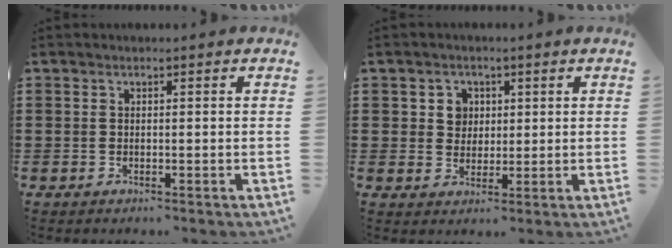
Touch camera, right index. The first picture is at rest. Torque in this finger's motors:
{"motor_torque": [0.02, 0.09, 0.07, 0.02]}